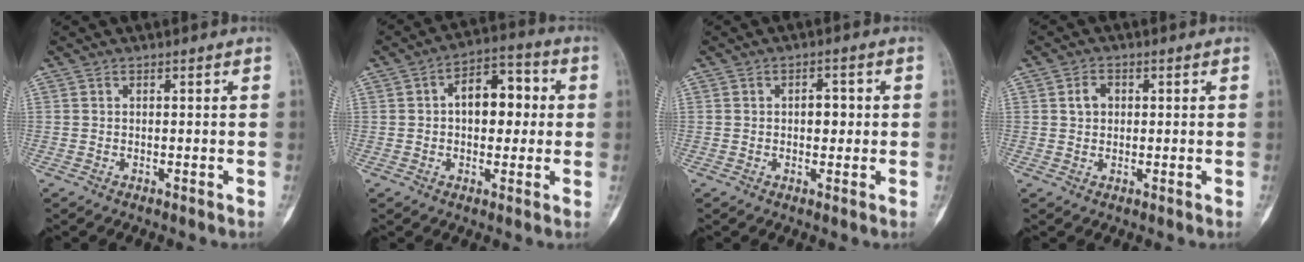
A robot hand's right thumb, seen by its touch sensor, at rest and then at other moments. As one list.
[{"total": 10.4, "force": [1.1, 6.3, 8.1], "torque": [-0.085, 0.023, 0.011]}, {"total": 3.2, "force": [0.2, 2.1, 2.5], "torque": [-0.020, 0.004, 0.001]}, {"total": 2.8, "force": [0.6, 2.2, 1.6], "torque": [-0.020, 0.006, 0.009]}]